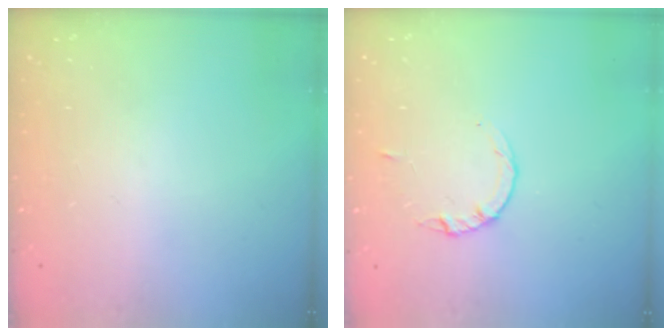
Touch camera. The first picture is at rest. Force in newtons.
{"total": 2.8, "press": 2.8, "slide": 0.4}